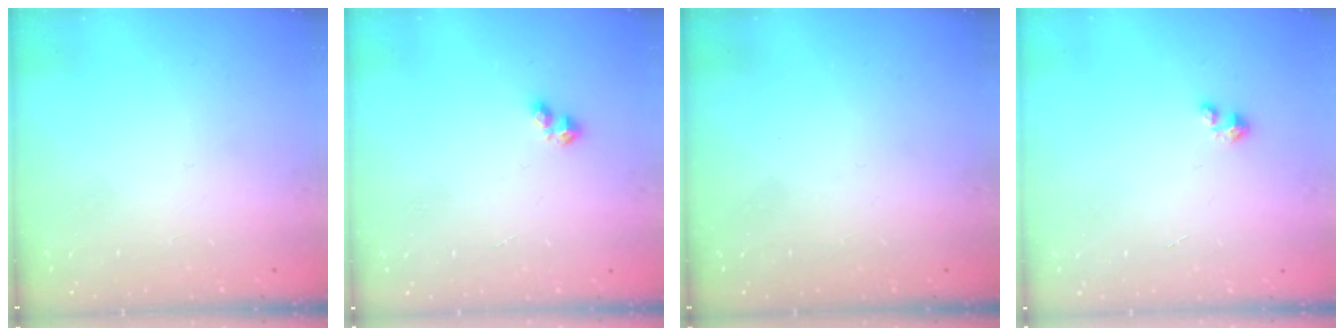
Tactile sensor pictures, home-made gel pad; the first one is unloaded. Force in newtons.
{"total": 3.3, "press": 3.2, "slide": 0.7}
{"total": 0.0}
{"total": 1.5, "press": 1.5, "slide": 0.1}